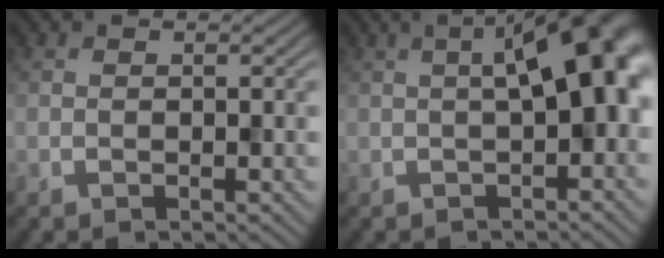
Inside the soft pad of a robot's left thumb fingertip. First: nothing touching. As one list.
[{"total": 8.1, "force": [0.3, 2.4, 7.8], "torque": [-0.106, 0.014, 0.006]}]